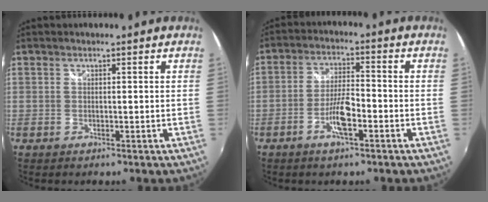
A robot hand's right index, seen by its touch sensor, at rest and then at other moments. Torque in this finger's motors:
{"motor_torque": [0.47, 1.09, 0.31, 0.06]}